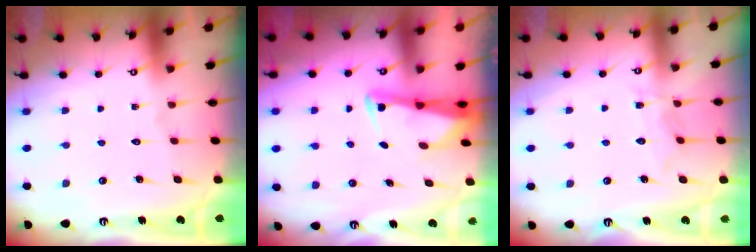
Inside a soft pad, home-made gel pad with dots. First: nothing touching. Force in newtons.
{"total": 2.5, "press": 2.5, "slide": 0.5}
{"total": 6.4, "press": 6.4, "slide": 0.1}